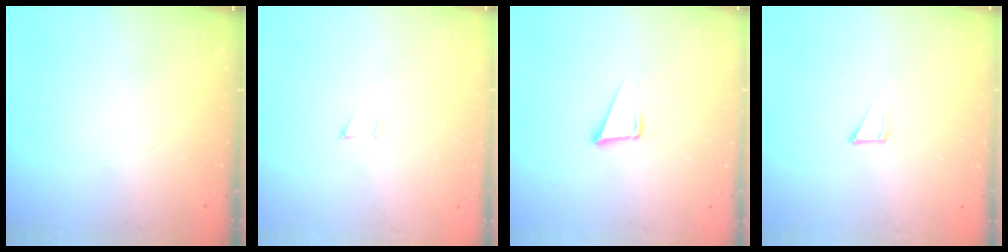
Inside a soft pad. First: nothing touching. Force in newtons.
{"total": 2.6, "press": 2.6, "slide": 0.2}
{"total": 3.4, "press": 2.5, "slide": 2.2}
{"total": 1.2, "press": 1.2, "slide": 0.0}